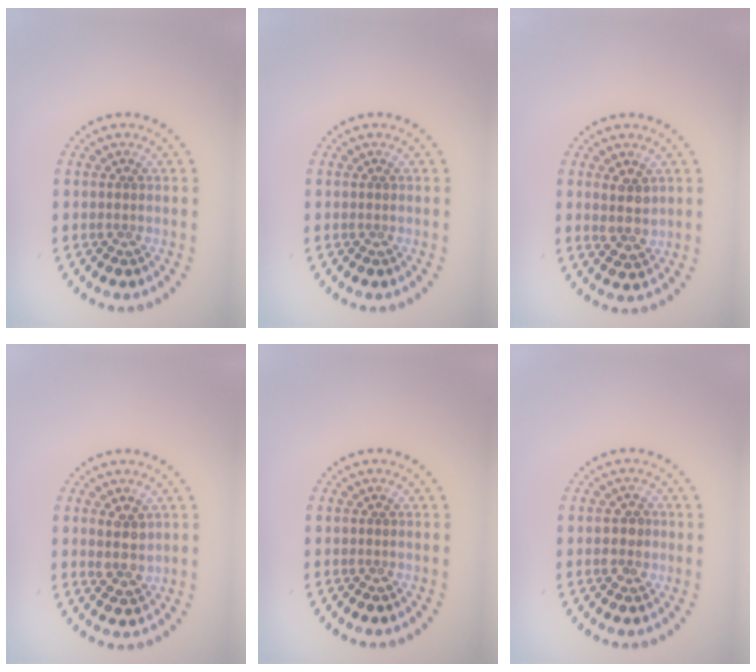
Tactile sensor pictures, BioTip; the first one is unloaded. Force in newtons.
{"total": 0.0}
{"total": 2.5, "press": 2.2, "slide": 1.2}
{"total": 2.5, "press": 2.2, "slide": 1.2}
{"total": 0.0}
{"total": 1.6, "press": 1.6, "slide": 0.2}